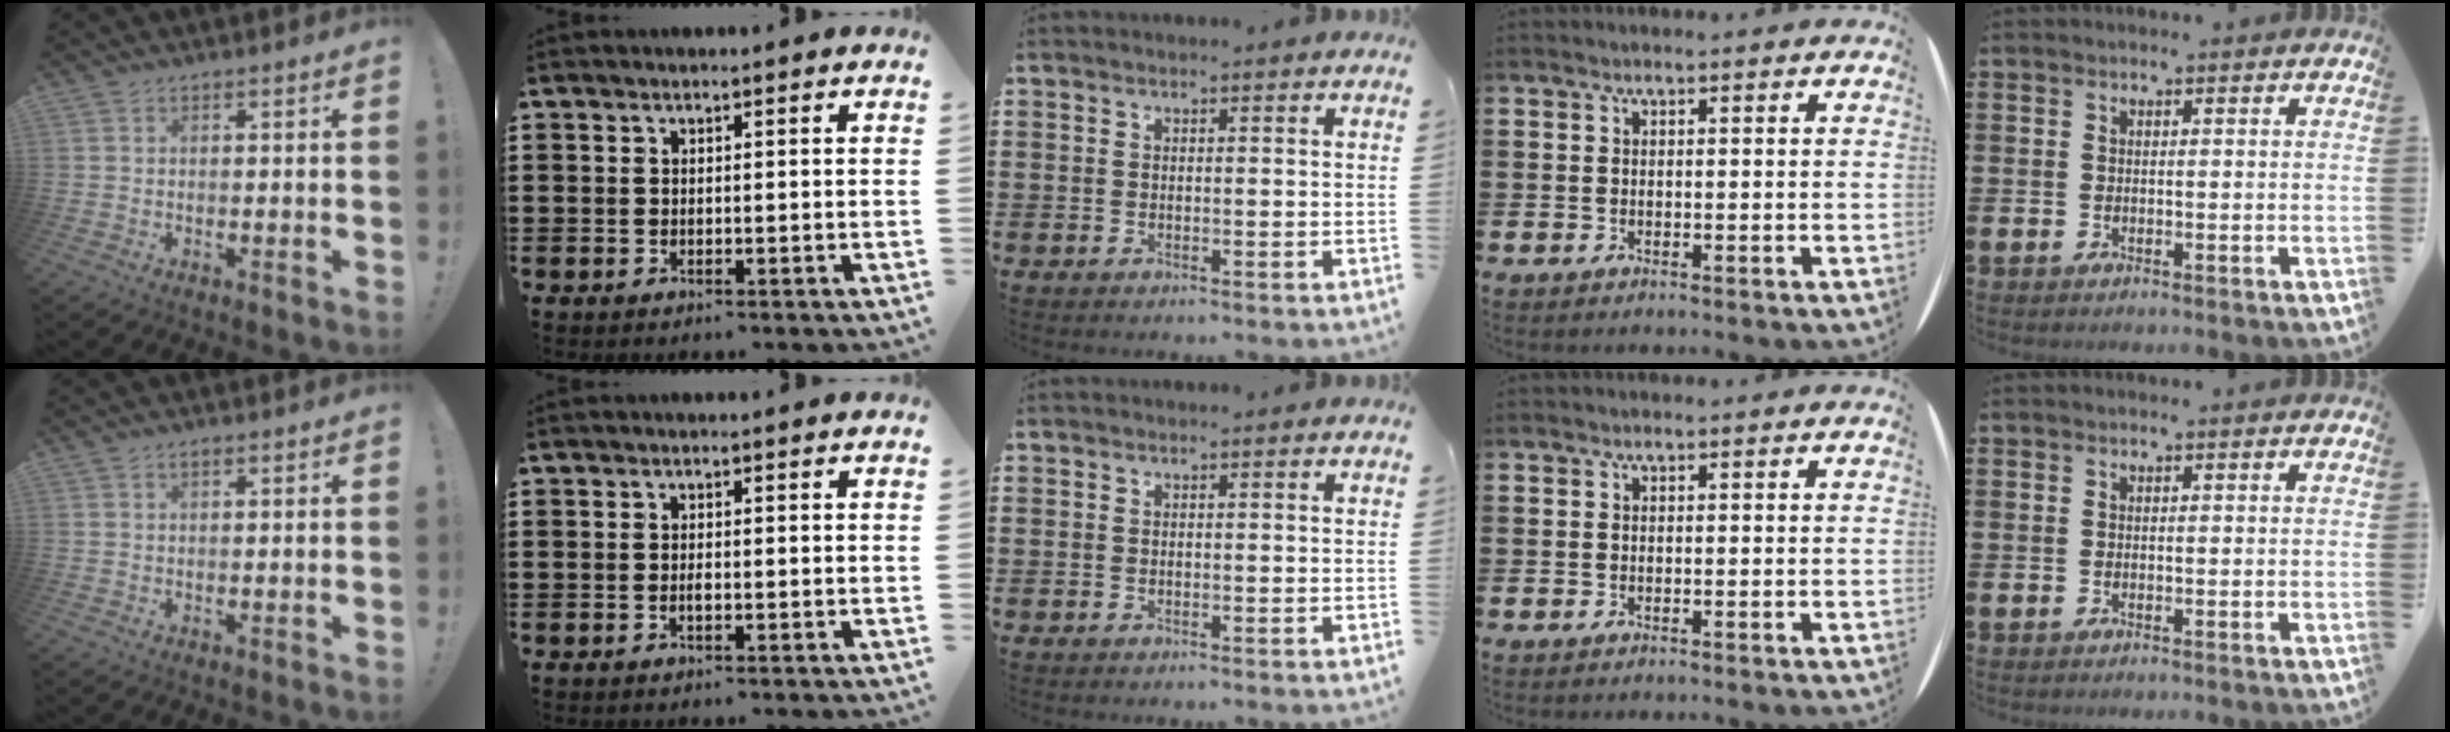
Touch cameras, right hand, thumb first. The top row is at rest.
{"thumb": {"total": 1.1, "force": [0.6, 0.5, 0.7], "torque": [-0.015, 0.001, 0.012]}, "index": {"total": 0.8, "force": [-0.3, 0.3, 0.7], "torque": [-0.015, -0.002, -0.004]}}